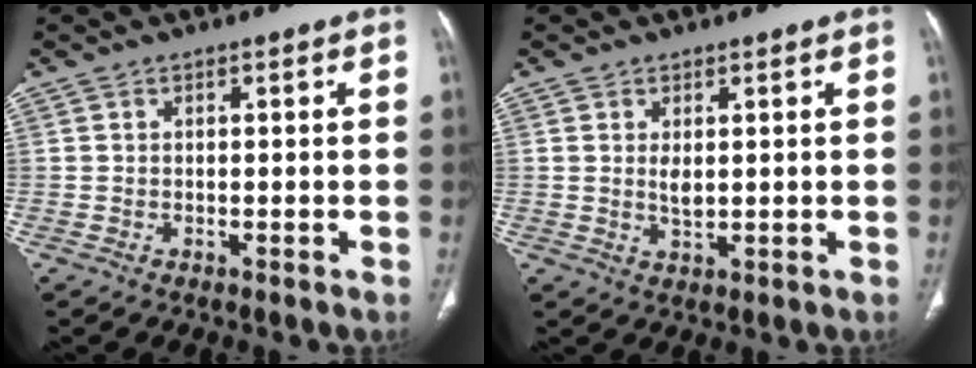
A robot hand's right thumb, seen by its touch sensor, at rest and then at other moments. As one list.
[{"total": 2.5, "force": [0.5, 1.2, 2.1], "torque": [-0.037, -0.008, 0.015]}]